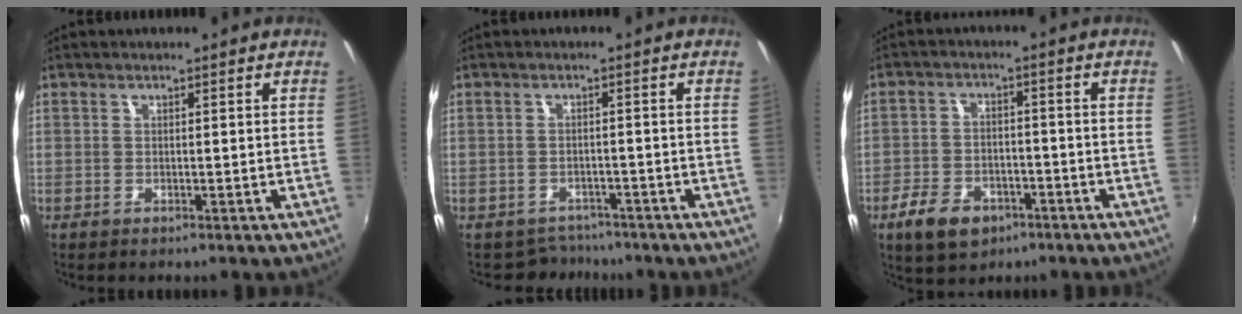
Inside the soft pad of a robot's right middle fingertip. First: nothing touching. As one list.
[{"total": 4.1, "force": [-3.6, 2.0, -0.2], "torque": [-0.008, 0.001, -0.056]}, {"total": 8.9, "force": [-5.2, 5.5, 4.7], "torque": [-0.123, 0.001, -0.083]}]